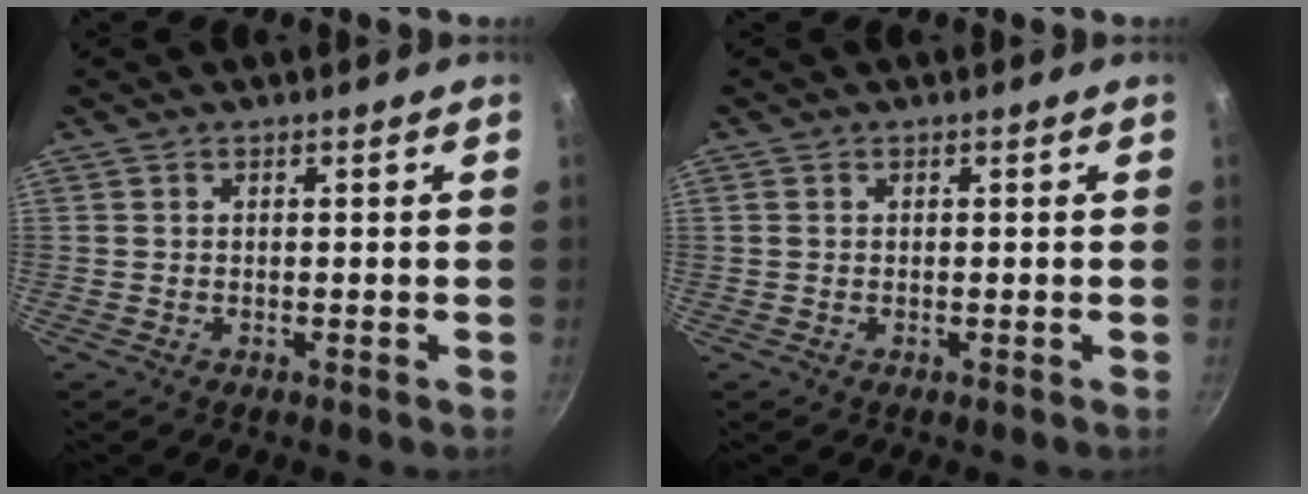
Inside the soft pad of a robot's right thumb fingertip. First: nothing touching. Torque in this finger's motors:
{"motor_torque": [-0.06, -0.29, -0.49, 0.41, 0.07]}